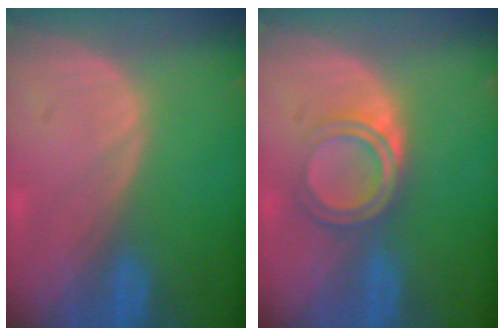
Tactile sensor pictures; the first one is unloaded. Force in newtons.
{"total": 4.7, "press": 4.6, "slide": 0.9}